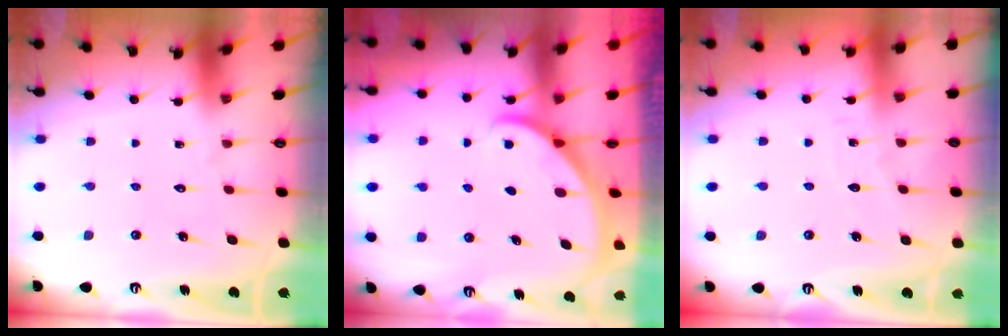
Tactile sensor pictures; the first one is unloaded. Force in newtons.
{"total": 2.1, "press": 2.1, "slide": 0.1}
{"total": 2.5, "press": 2.5, "slide": 0.2}